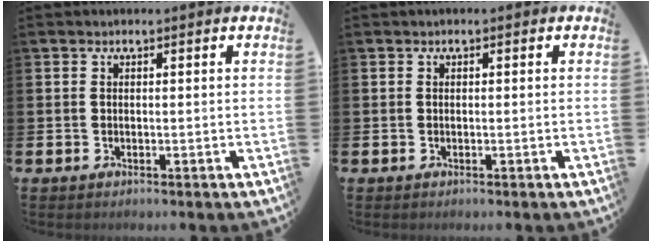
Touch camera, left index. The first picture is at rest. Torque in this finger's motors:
{"motor_torque": [-0.41, -0.48, -0.14, 0.03]}